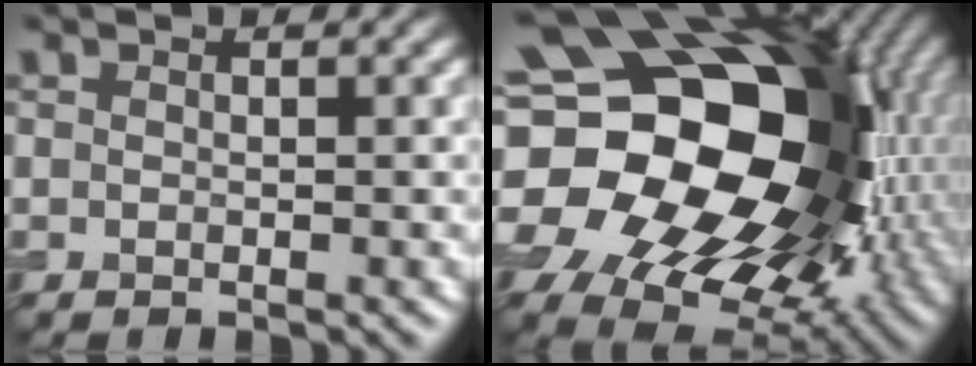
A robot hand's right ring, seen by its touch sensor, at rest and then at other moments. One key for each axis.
{"total": 22.4, "fx": 1.6, "fy": 16.0, "fz": 15.6, "tx": -0.292, "ty": 0.003, "tz": 0.015}